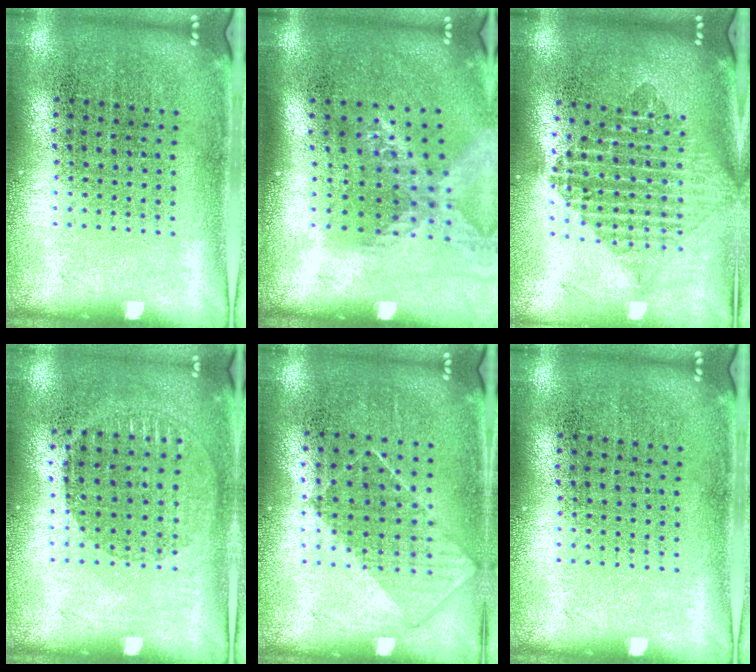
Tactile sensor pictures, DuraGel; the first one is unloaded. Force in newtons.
{"total": 1.6, "press": 1.4, "slide": 0.9}
{"total": 2.1, "press": 1.7, "slide": 1.2}
{"total": 0.9, "press": 0.9, "slide": 0.3}
{"total": 0.8, "press": 0.7, "slide": 0.4}
{"total": 0.0}